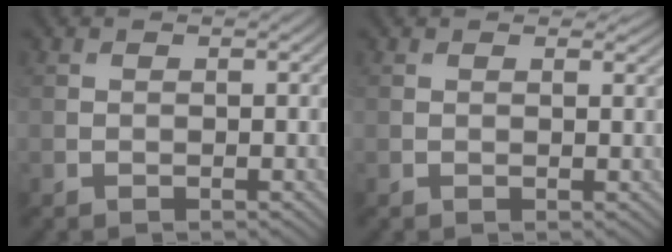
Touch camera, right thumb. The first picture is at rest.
{"total": 1.7, "force": [1.3, 0.7, 0.9], "torque": [-0.019, 0.000, 0.019]}